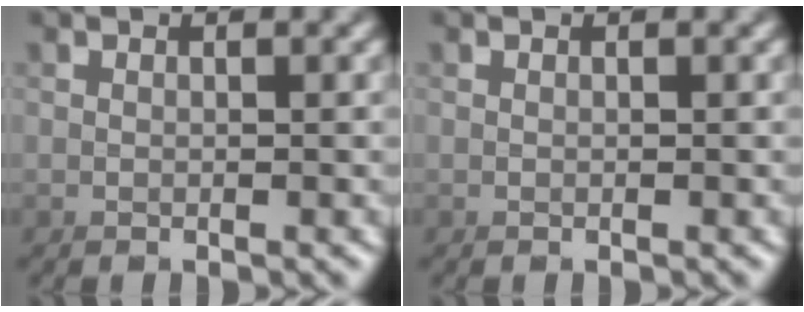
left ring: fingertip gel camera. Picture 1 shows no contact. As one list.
[{"total": 0.0}]